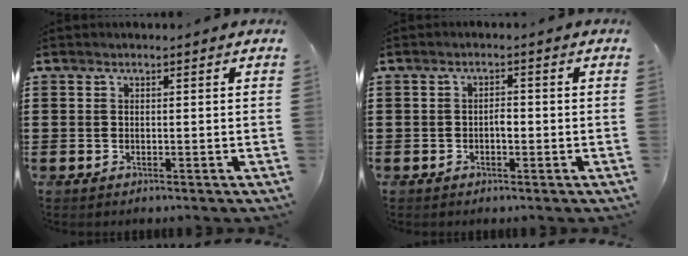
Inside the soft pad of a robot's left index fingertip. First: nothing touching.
{"total": 1.7, "force": [-0.4, 0.7, 1.5], "torque": [-0.029, 0.003, -0.010]}